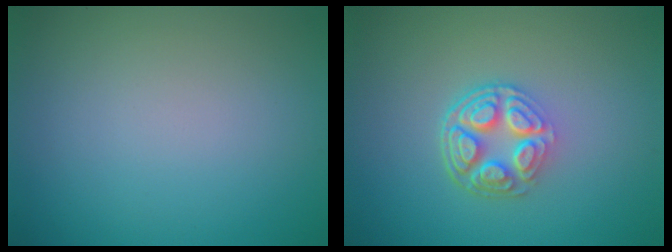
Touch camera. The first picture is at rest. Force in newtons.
{"total": 5.0, "press": 3.7, "slide": 3.4}